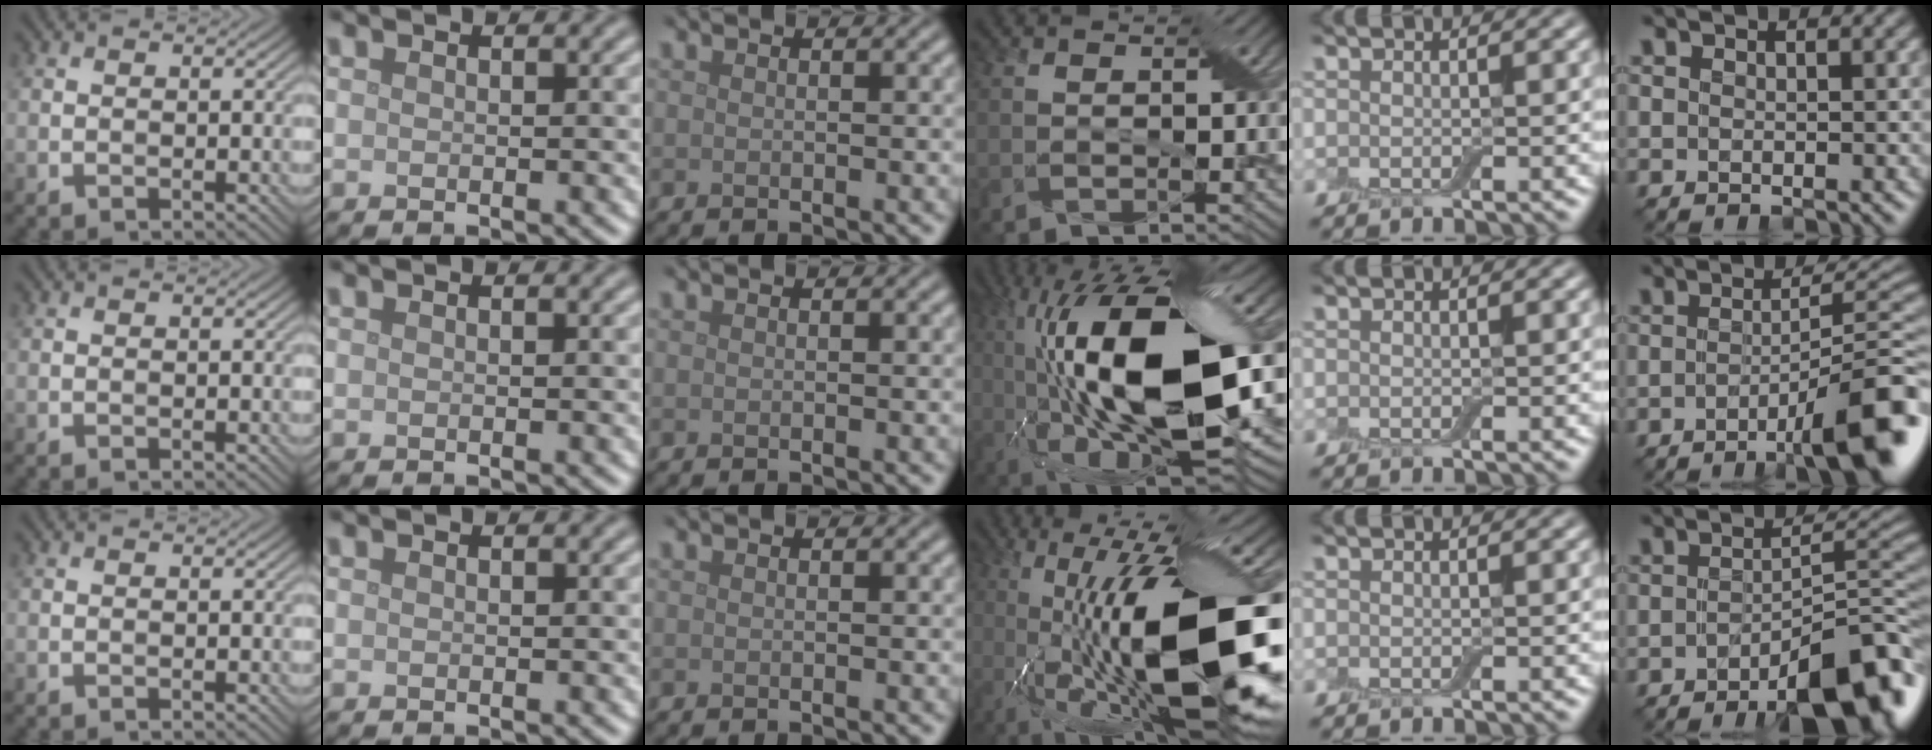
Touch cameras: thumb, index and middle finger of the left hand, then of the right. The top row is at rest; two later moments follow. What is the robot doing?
{"motion": "close", "object": "airpods case & airpods"}